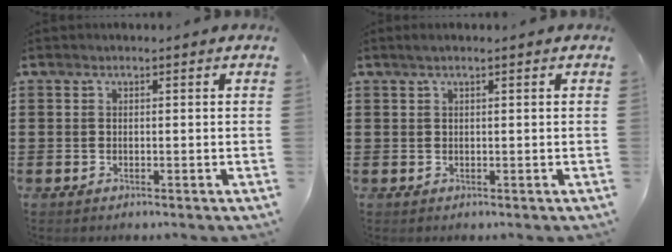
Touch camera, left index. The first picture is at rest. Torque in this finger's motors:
{"motor_torque": [1.22, -0.92, 0.54, 0.00]}